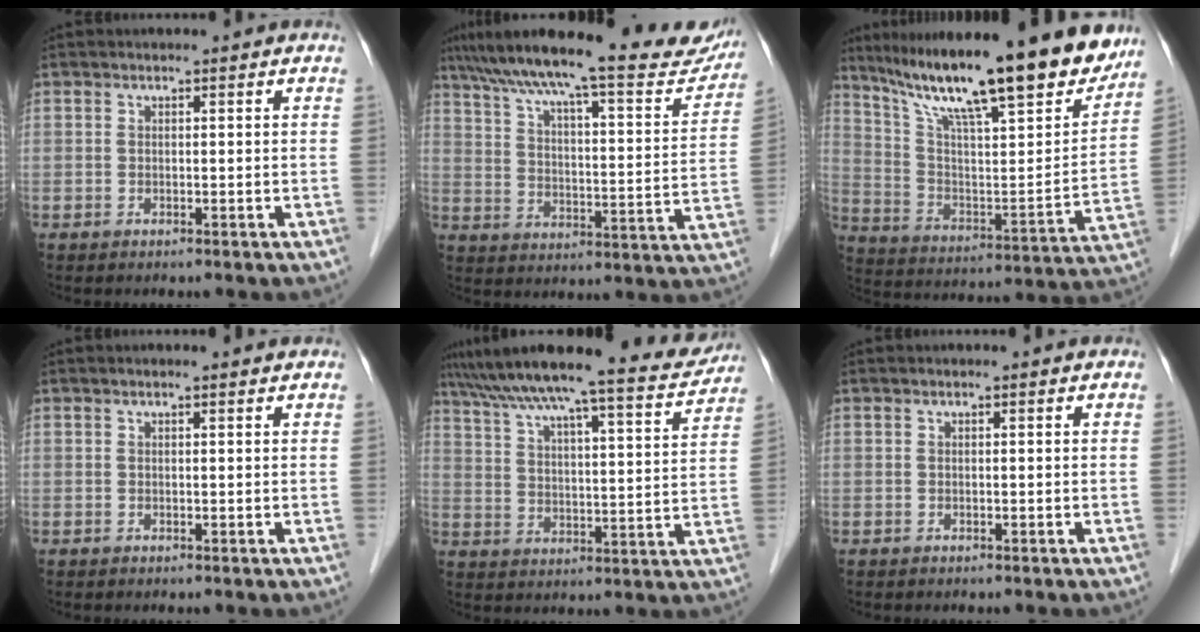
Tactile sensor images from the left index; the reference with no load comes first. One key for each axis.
{"total": 25.7, "fx": 21.9, "fy": 3.9, "fz": 12.7, "tx": -0.203, "ty": -0.017, "tz": 0.294}
{"total": 24.3, "fx": 19.7, "fy": 2.8, "fz": 13.9, "tx": -0.235, "ty": -0.027, "tz": 0.301}
{"total": 0.8, "fx": 0.7, "fy": 0.0, "fz": 0.4, "tx": -0.012, "ty": 0.005, "tz": 0.008}
{"total": 18.0, "fx": 16.2, "fy": 0.6, "fz": 7.7, "tx": -0.122, "ty": -0.020, "tz": 0.226}
{"total": 0.0}